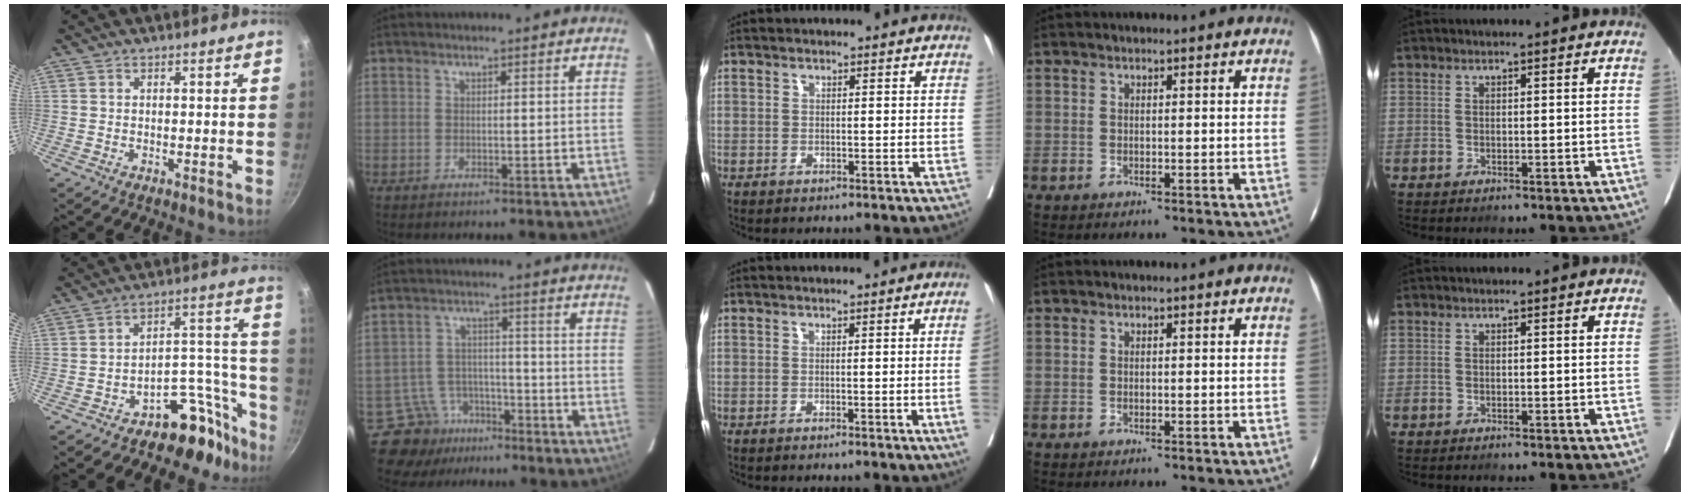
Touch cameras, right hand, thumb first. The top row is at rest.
{"thumb": {"total": 11.7, "force": [-8.9, 5.3, 5.3], "torque": [-0.021, 0.134, -0.136]}, "index": {"total": 8.7, "force": [-6.1, 6.2, 0.0], "torque": [-0.001, 0.041, -0.092]}, "middle": {"total": 3.2, "force": [-0.5, -1.2, 2.9], "torque": [-0.034, -0.004, -0.005]}}